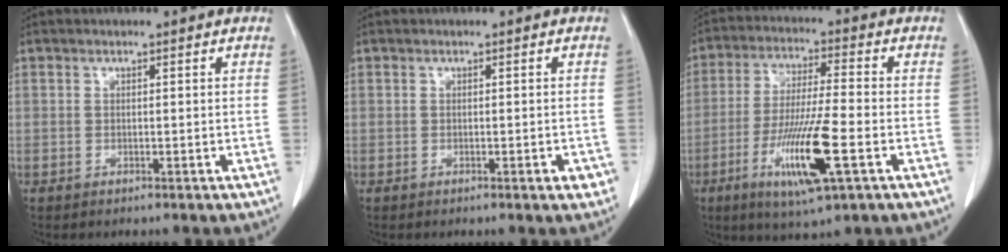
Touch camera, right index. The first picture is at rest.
{"total": 1.5, "force": [-0.7, 0.5, 1.3], "torque": [-0.013, 0.000, -0.009]}
{"total": 13.1, "force": [-5.0, 0.2, 12.2], "torque": [-0.238, -0.023, -0.090]}